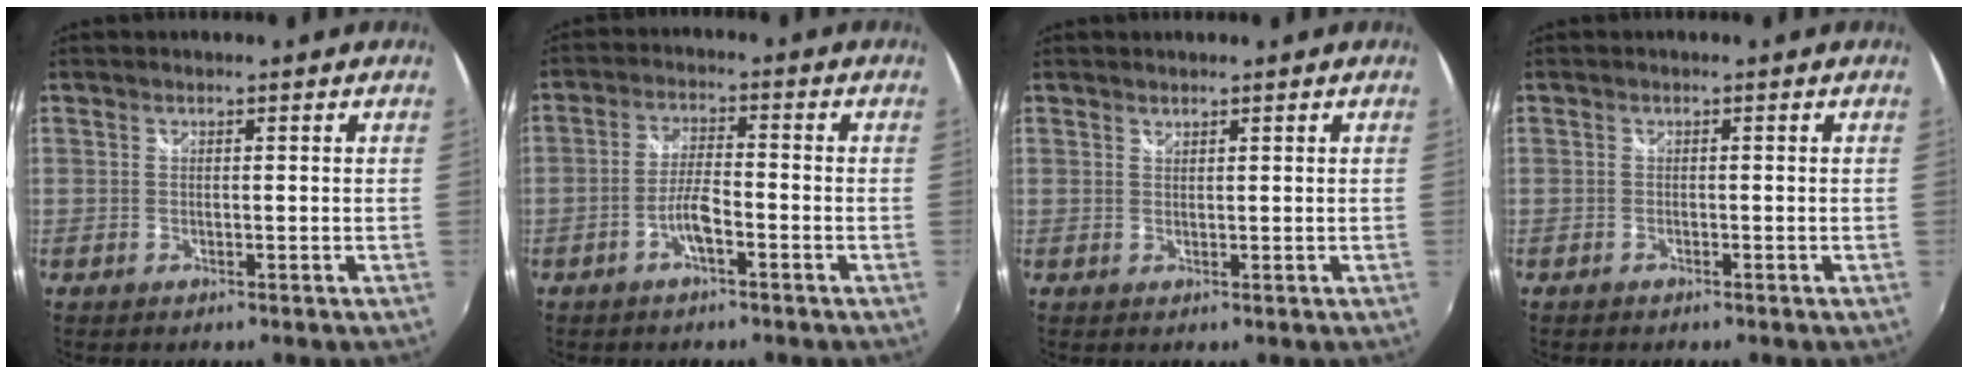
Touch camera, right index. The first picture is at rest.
{"total": 6.9, "force": [-3.3, 1.7, 5.8], "torque": [-0.121, 0.004, -0.059]}
{"total": 0.6, "force": [0.6, 0.2, 0.1], "torque": [0.000, 0.000, 0.011]}
{"total": 0.9, "force": [-0.8, 0.5, 0.1], "torque": [-0.007, -0.002, -0.015]}